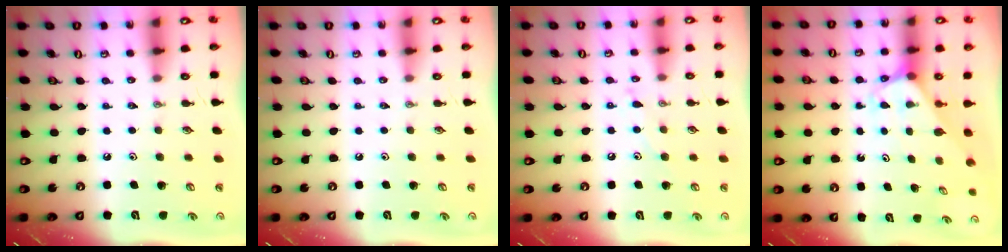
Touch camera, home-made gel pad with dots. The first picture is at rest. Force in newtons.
{"total": 0.0}
{"total": 7.0, "press": 6.9, "slide": 0.5}
{"total": 2.5, "press": 2.5, "slide": 0.1}